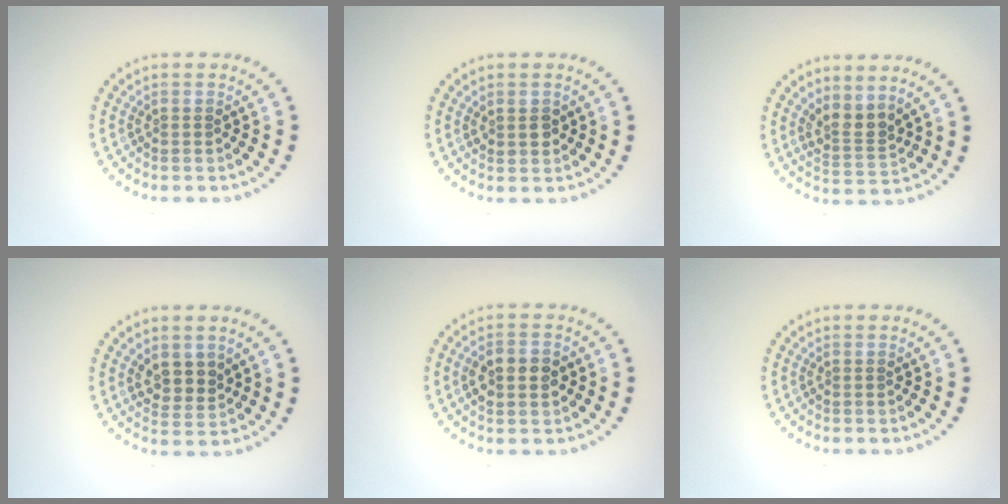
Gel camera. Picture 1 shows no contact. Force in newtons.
{"total": 1.4, "press": 1.3, "slide": 0.2}
{"total": 2.6, "press": 1.9, "slide": 1.8}
{"total": 2.6, "press": 2.3, "slide": 1.1}
{"total": 3.6, "press": 3.5, "slide": 0.2}
{"total": 0.0}